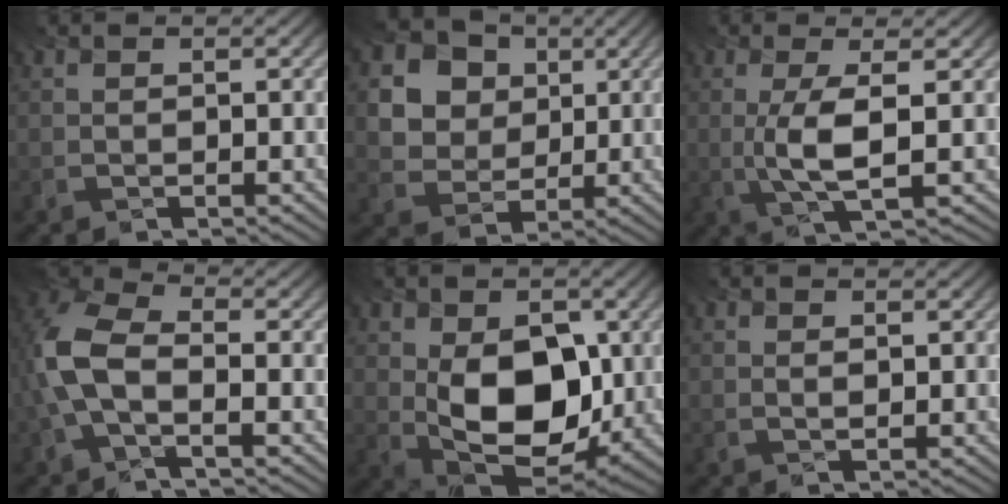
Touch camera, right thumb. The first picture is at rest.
{"total": 11.3, "force": [4.2, 9.3, 4.9], "torque": [-0.147, 0.008, 0.092]}
{"total": 5.0, "force": [-0.9, 0.9, 4.9], "torque": [-0.100, 0.002, -0.013]}
{"total": 7.3, "force": [-1.8, 3.8, 6.0], "torque": [-0.152, 0.014, -0.047]}
{"total": 11.9, "force": [-0.8, 7.5, 9.1], "torque": [-0.168, -0.010, -0.012]}
{"total": 0.5, "force": [0.3, 0.1, 0.4], "torque": [-0.004, -0.003, 0.009]}